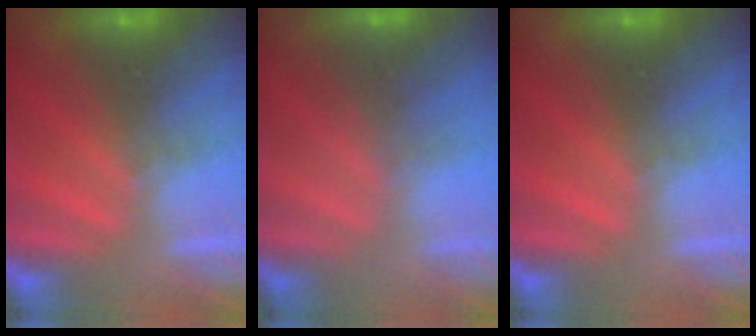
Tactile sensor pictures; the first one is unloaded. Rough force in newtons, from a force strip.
{"total": 2.7}
{"total": 0.0}